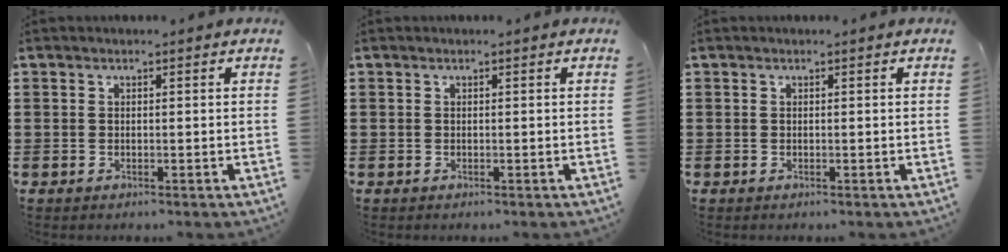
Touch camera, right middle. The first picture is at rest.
{"total": 0.0}
{"total": 0.0}